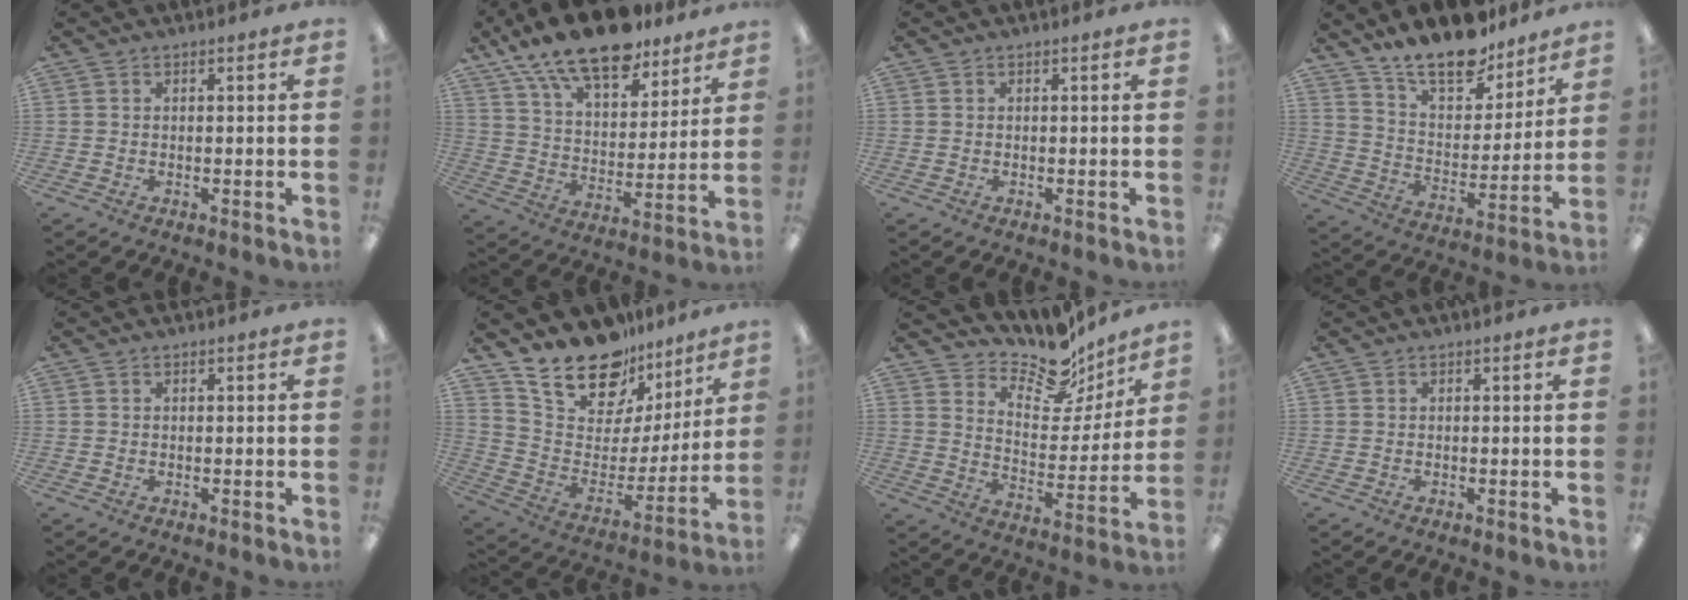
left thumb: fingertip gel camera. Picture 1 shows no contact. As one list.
[{"total": 18.9, "force": [14.7, 7.1, 9.6], "torque": [-0.180, -0.084, 0.260]}, {"total": 0.0}, {"total": 16.4, "force": [13.9, 6.0, 6.4], "torque": [-0.119, -0.091, 0.248]}, {"total": 0.0}, {"total": 19.2, "force": [15.8, 8.8, 6.4], "torque": [-0.138, -0.114, 0.288]}, {"total": 14.3, "force": [11.9, 5.8, 5.4], "torque": [-0.084, -0.097, 0.207]}, {"total": 0.0}]